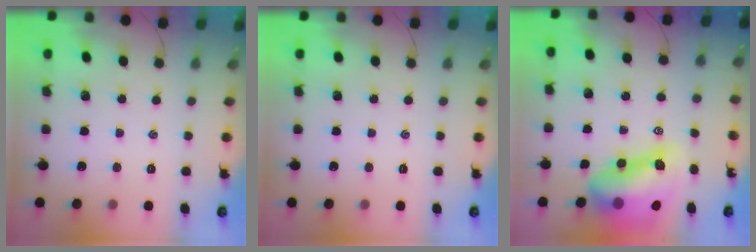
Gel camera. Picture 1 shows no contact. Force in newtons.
{"total": 0.0}
{"total": 14.4, "press": 13.8, "slide": 4.1}